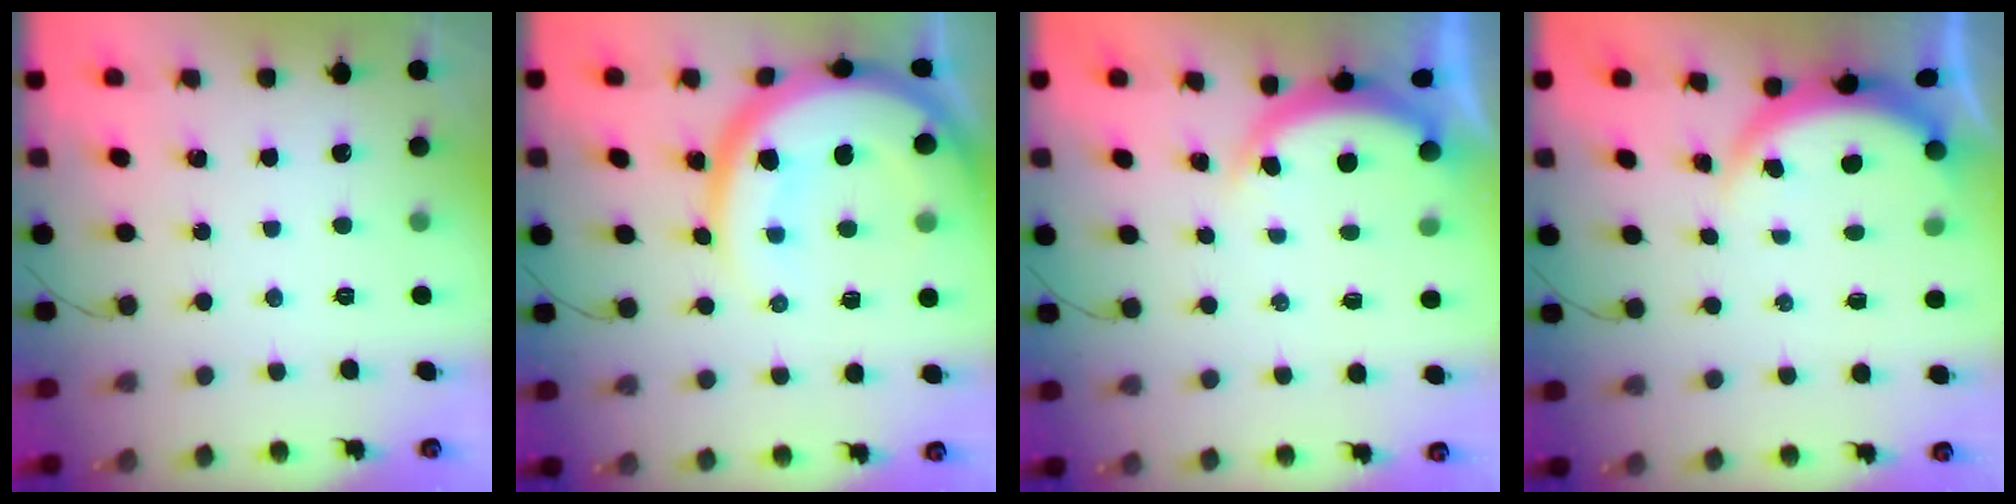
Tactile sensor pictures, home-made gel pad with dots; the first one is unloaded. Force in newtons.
{"total": 20.2, "press": 20.1, "slide": 2.0}
{"total": 4.6, "press": 4.6, "slide": 0.6}
{"total": 3.9, "press": 3.6, "slide": 1.5}